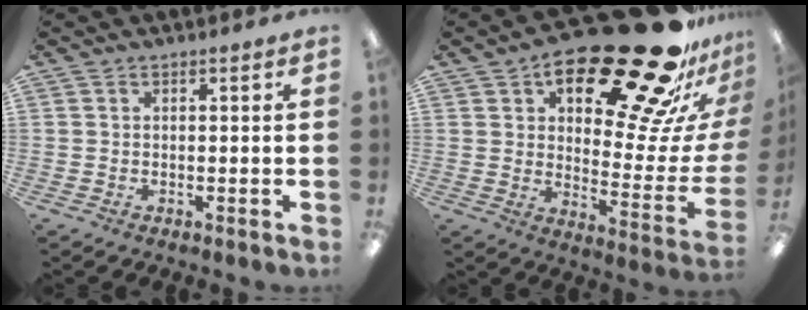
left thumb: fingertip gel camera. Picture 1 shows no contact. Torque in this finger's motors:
{"motor_torque": [0.31, 0.89, 1.61, -1.17, 0.27]}